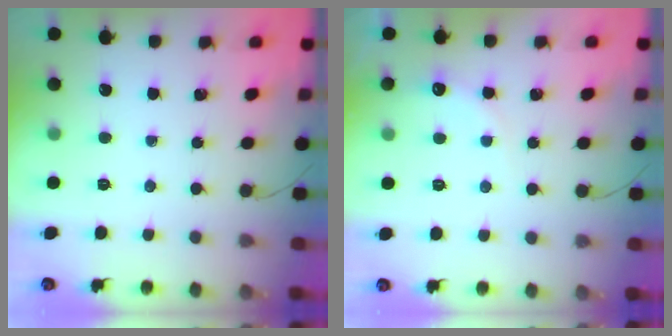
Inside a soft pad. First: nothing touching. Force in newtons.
{"total": 7.9, "press": 7.8, "slide": 1.4}